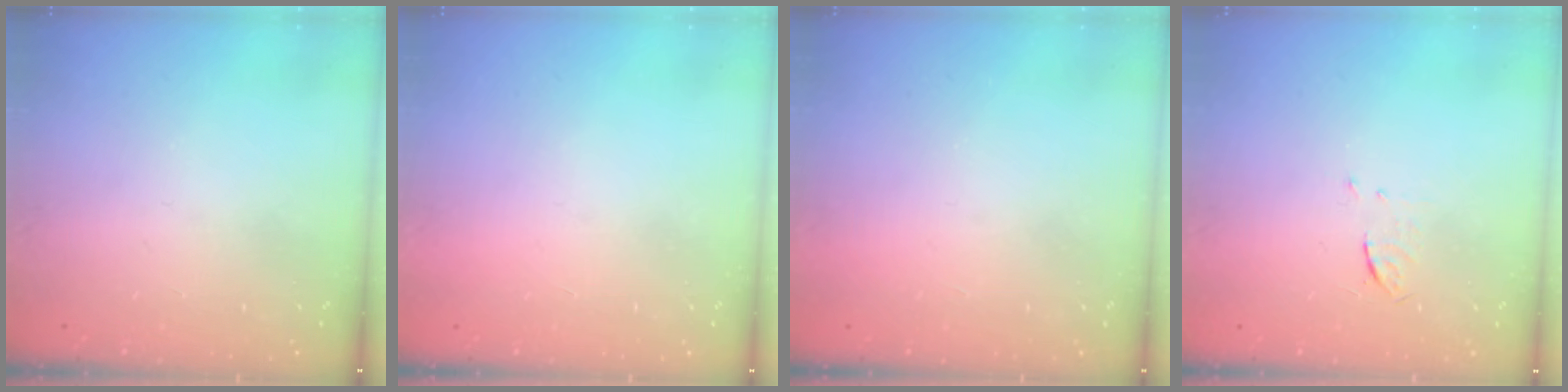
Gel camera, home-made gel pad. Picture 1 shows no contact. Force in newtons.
{"total": 1.5, "press": 1.5, "slide": 0.1}
{"total": 1.6, "press": 1.6, "slide": 0.1}
{"total": 3.6, "press": 3.4, "slide": 1.4}